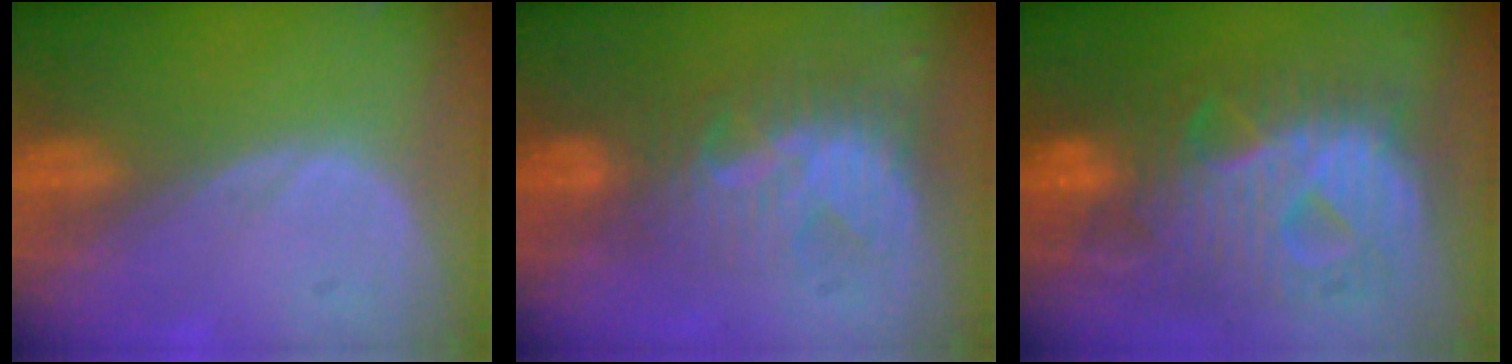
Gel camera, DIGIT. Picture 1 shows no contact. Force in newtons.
{"total": 8.9, "press": 7.6, "slide": 4.6}
{"total": 12.6, "press": 12.6, "slide": 1.2}